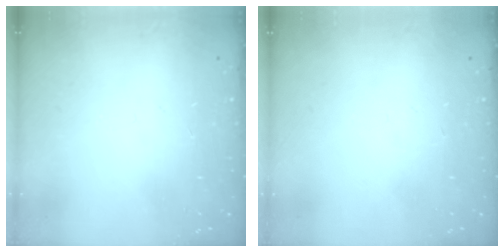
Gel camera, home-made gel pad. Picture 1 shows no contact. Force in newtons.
{"total": 0.0}